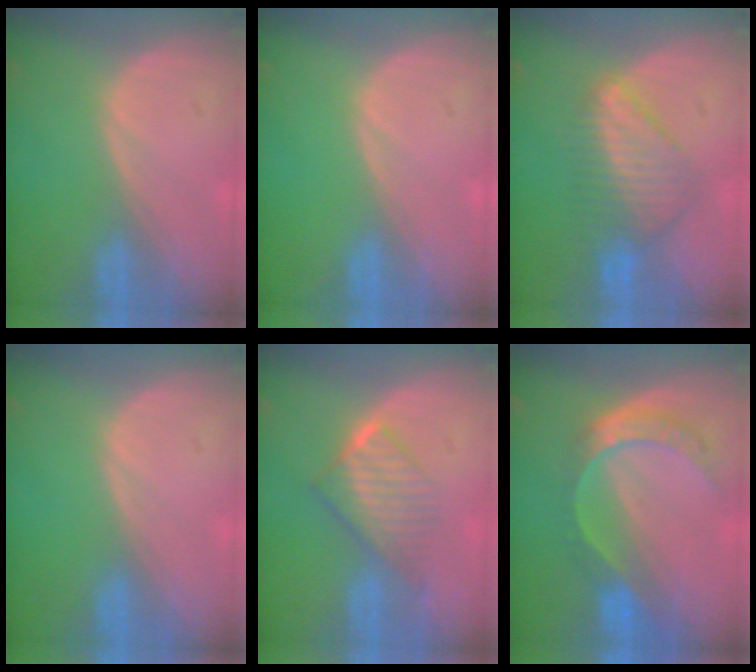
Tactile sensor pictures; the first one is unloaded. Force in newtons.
{"total": 0.0}
{"total": 6.7, "press": 6.6, "slide": 1.3}
{"total": 0.0}
{"total": 6.4, "press": 5.8, "slide": 2.8}
{"total": 7.7, "press": 6.4, "slide": 4.3}